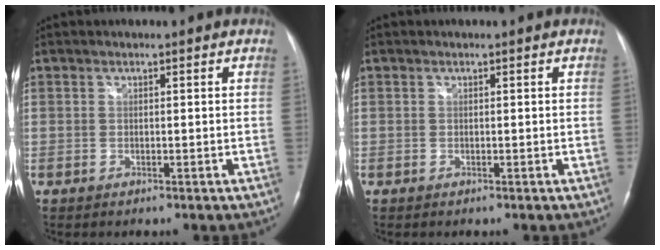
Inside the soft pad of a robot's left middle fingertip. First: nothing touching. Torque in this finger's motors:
{"motor_torque": [0.89, -1.02, 0.12, 0.01]}